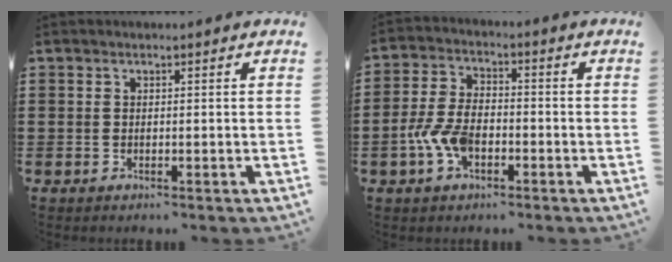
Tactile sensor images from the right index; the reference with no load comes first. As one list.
[{"total": 6.7, "force": [-2.5, 3.7, 5.0], "torque": [-0.133, -0.004, -0.056]}]